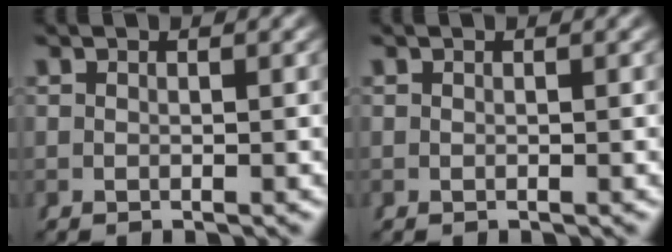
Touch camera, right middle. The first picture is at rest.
{"total": 0.0}